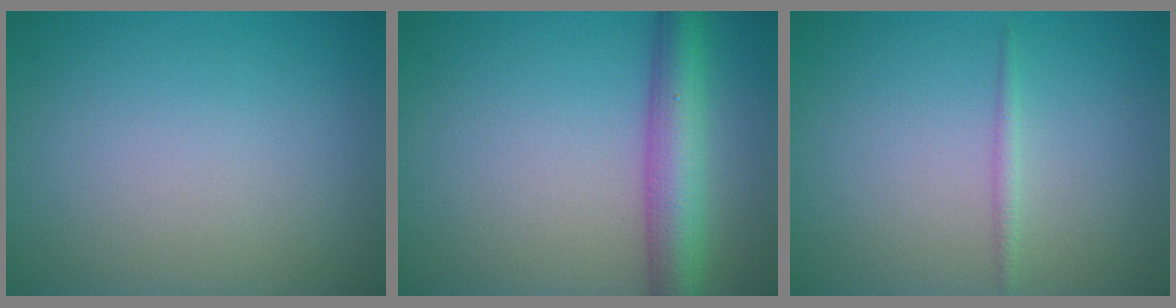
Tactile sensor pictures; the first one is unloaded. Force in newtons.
{"total": 5.5, "press": 5.5, "slide": 0.2}
{"total": 0.9, "press": 0.9, "slide": 0.0}